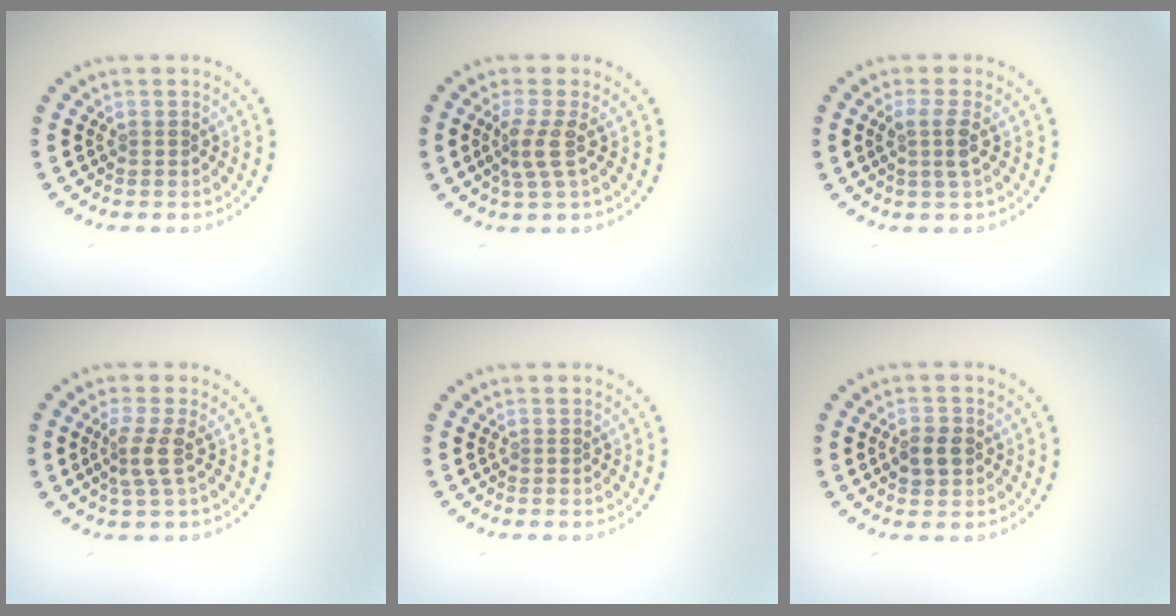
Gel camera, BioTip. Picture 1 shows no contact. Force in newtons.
{"total": 2.3, "press": 1.6, "slide": 1.7}
{"total": 1.9, "press": 1.6, "slide": 1.1}
{"total": 2.4, "press": 1.7, "slide": 1.7}
{"total": 0.0}
{"total": 2.3, "press": 2.3, "slide": 0.4}